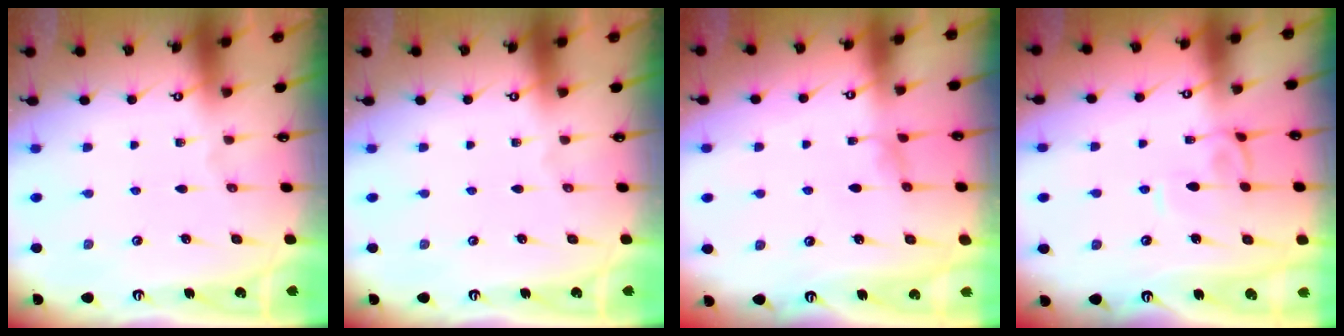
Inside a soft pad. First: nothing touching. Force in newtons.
{"total": 0.0}
{"total": 1.5, "press": 1.4, "slide": 0.3}
{"total": 1.0, "press": 1.0, "slide": 0.2}